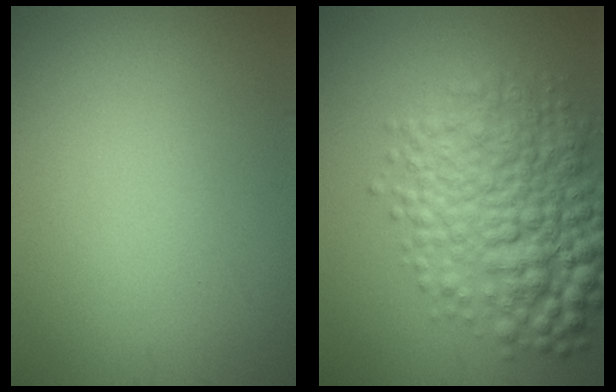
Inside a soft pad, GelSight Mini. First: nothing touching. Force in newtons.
{"total": 8.1, "press": 8.1, "slide": 0.1}